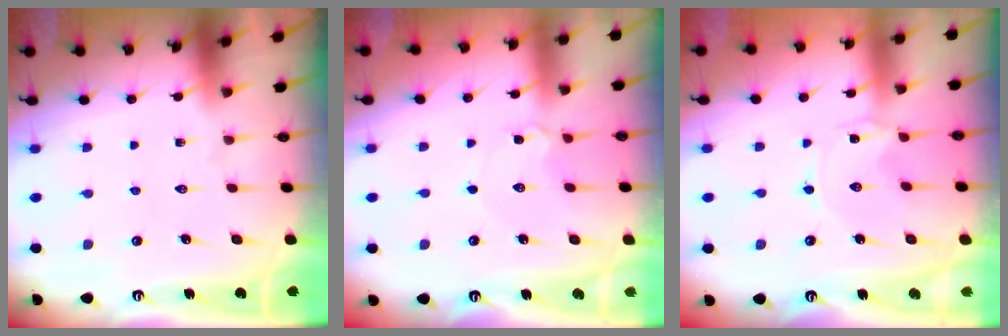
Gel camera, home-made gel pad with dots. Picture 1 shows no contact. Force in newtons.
{"total": 2.6, "press": 2.6, "slide": 0.3}
{"total": 0.0}